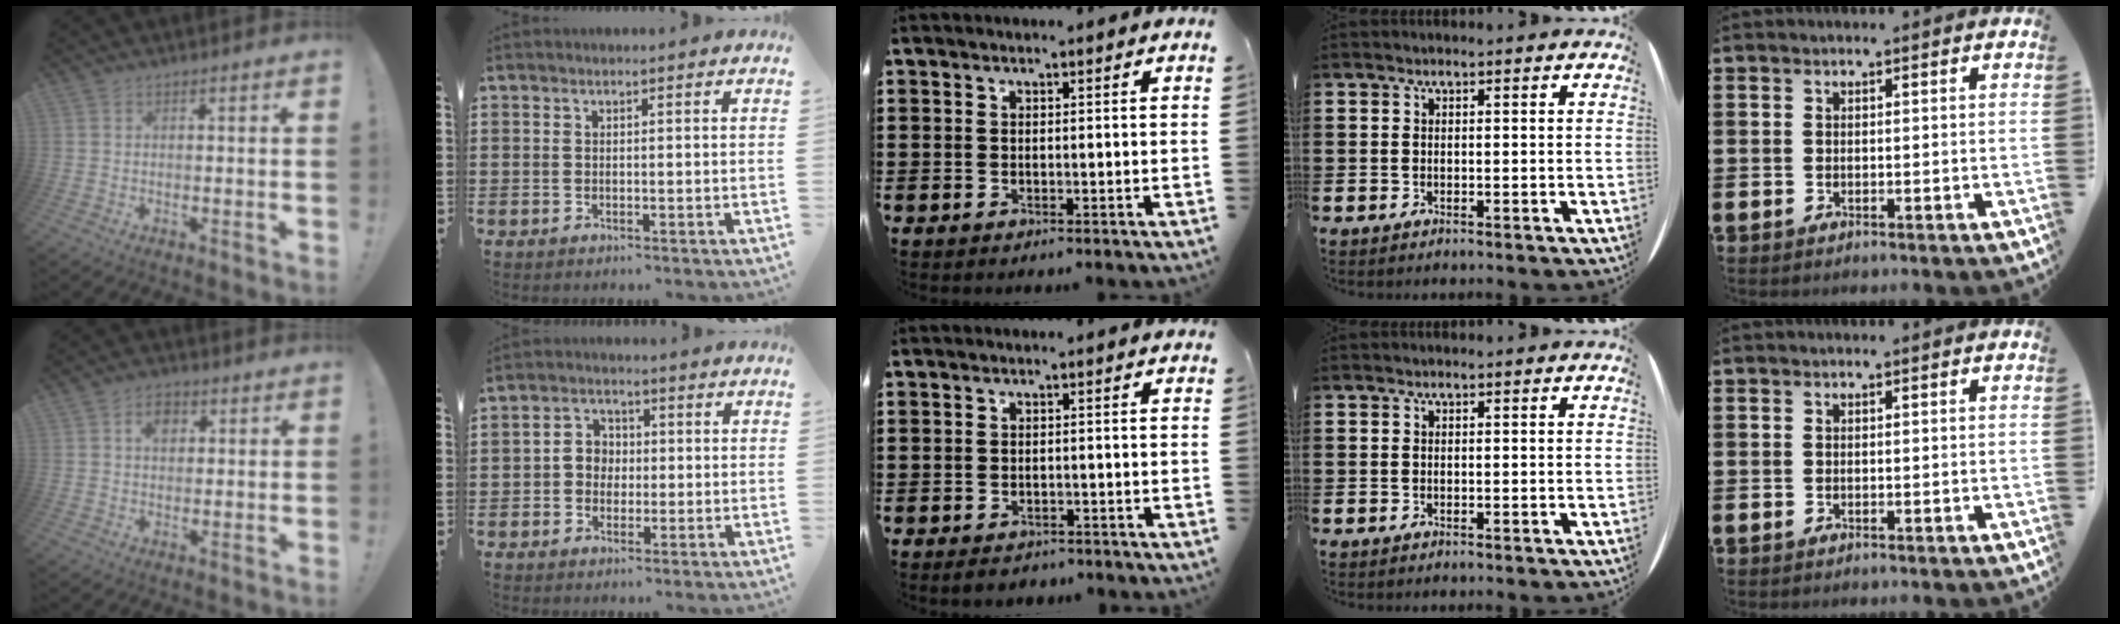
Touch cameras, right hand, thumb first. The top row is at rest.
{"thumb": {"total": 5.1, "force": [1.7, 3.7, 3.0], "torque": [-0.036, 0.002, 0.027]}, "index": {"total": 3.4, "force": [-0.6, 3.1, 1.3], "torque": [-0.036, 0.011, -0.017]}, "middle": {"total": 1.4, "force": [-1.3, 0.4, 0.2], "torque": [-0.009, -0.001, -0.027]}}